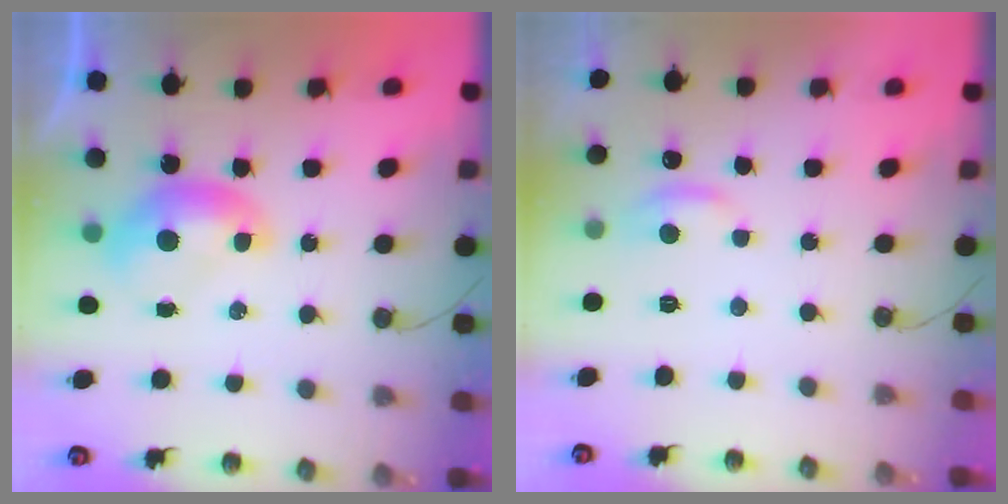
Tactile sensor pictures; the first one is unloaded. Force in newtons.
{"total": 0.6, "press": 0.2, "slide": 0.6}